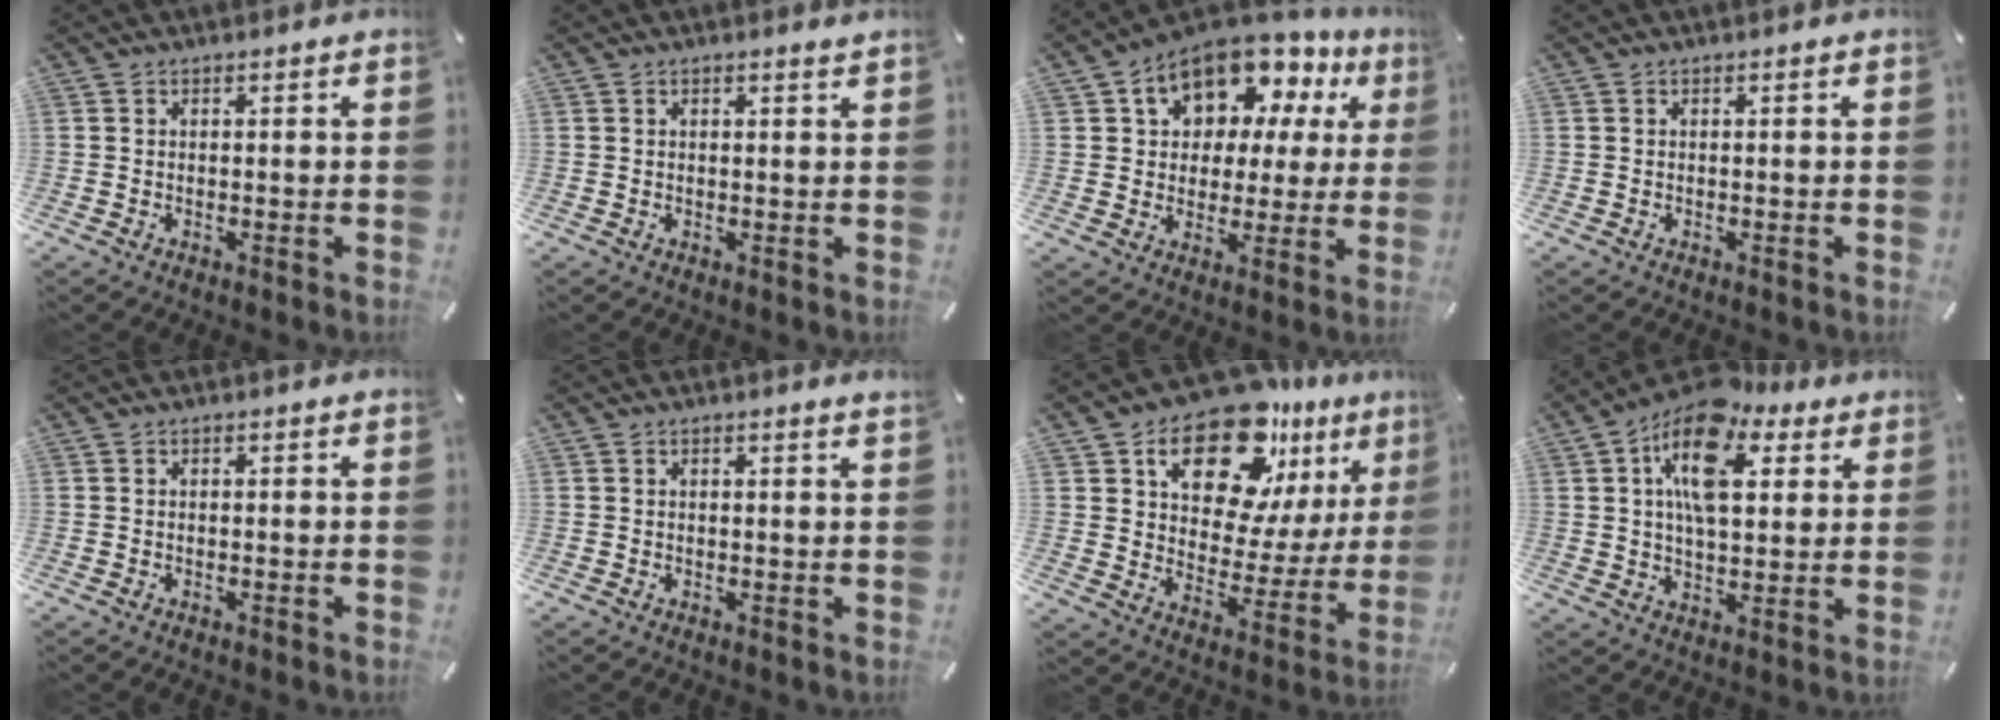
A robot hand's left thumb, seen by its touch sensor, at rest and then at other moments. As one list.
[{"total": 0.9, "force": [0.7, 0.0, 0.6], "torque": [-0.010, -0.001, 0.012]}, {"total": 12.6, "force": [7.5, 8.7, 5.1], "torque": [-0.089, -0.052, 0.139]}, {"total": 0.0}, {"total": 0.0}, {"total": 0.9, "force": [0.6, -0.1, 0.6], "torque": [-0.011, -0.002, 0.011]}, {"total": 19.5, "force": [14.1, 9.7, 9.4], "torque": [-0.147, -0.106, 0.243]}, {"total": 16.7, "force": [7.9, 9.1, 11.6], "torque": [-0.200, -0.027, 0.135]}]